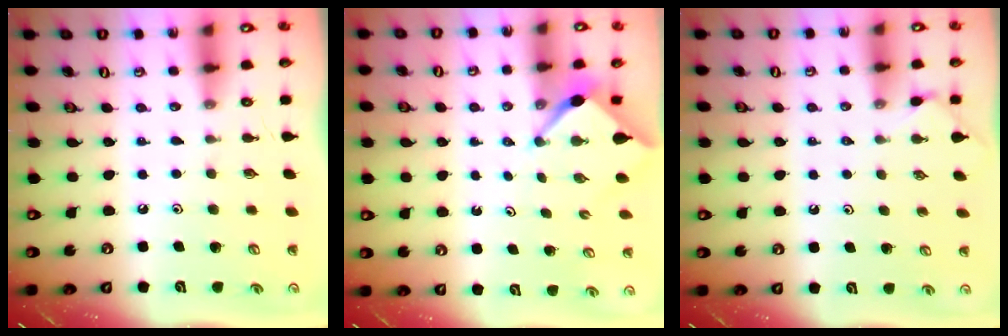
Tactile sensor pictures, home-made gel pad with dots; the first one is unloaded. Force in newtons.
{"total": 2.6, "press": 2.6, "slide": 0.3}
{"total": 2.4, "press": 2.4, "slide": 0.3}